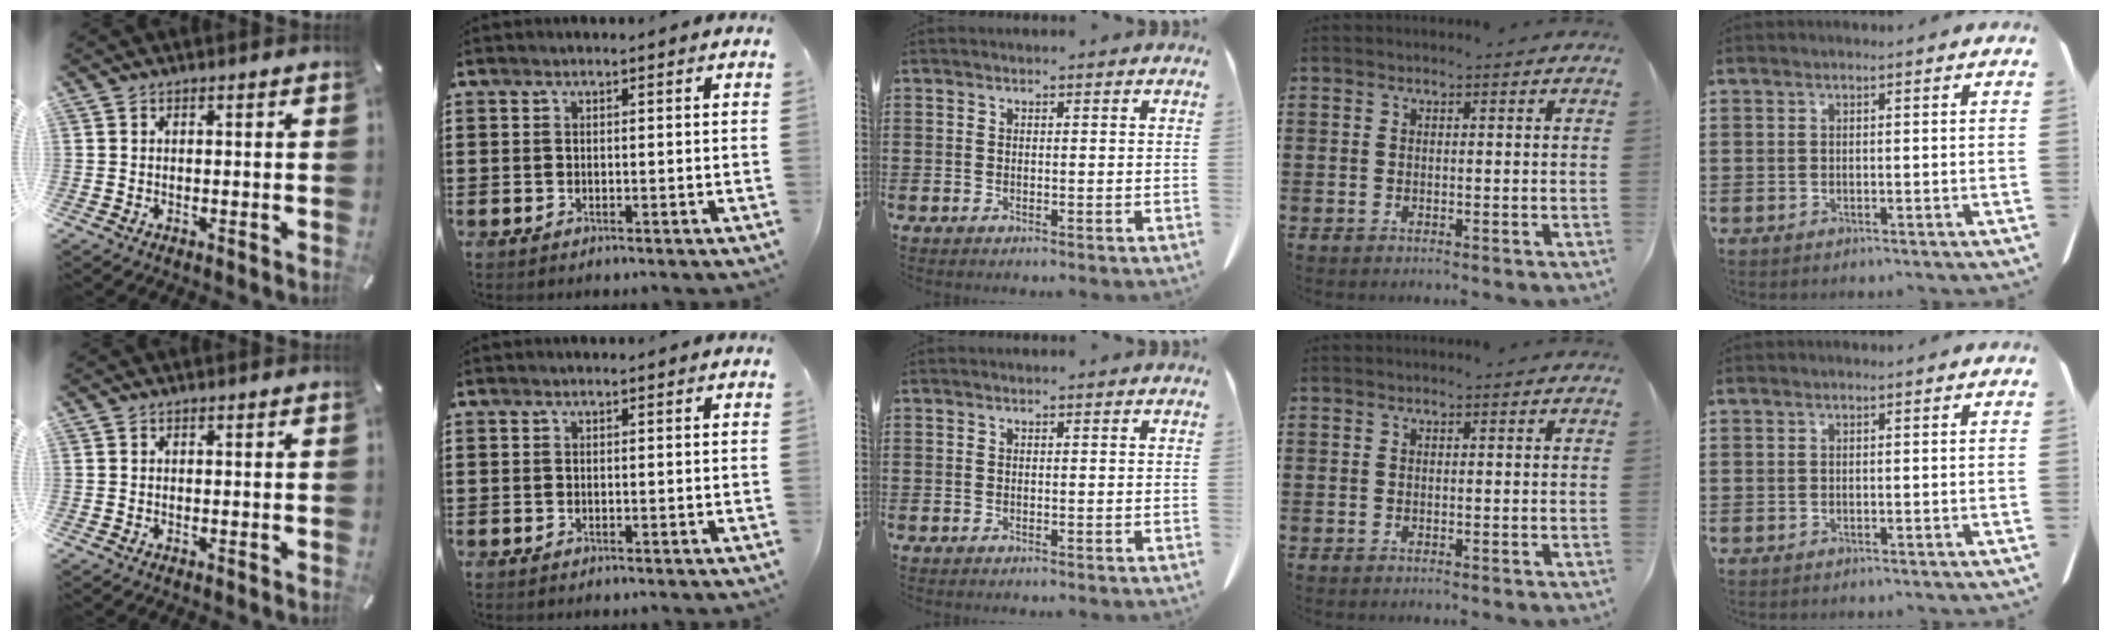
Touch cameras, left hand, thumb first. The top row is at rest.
{}